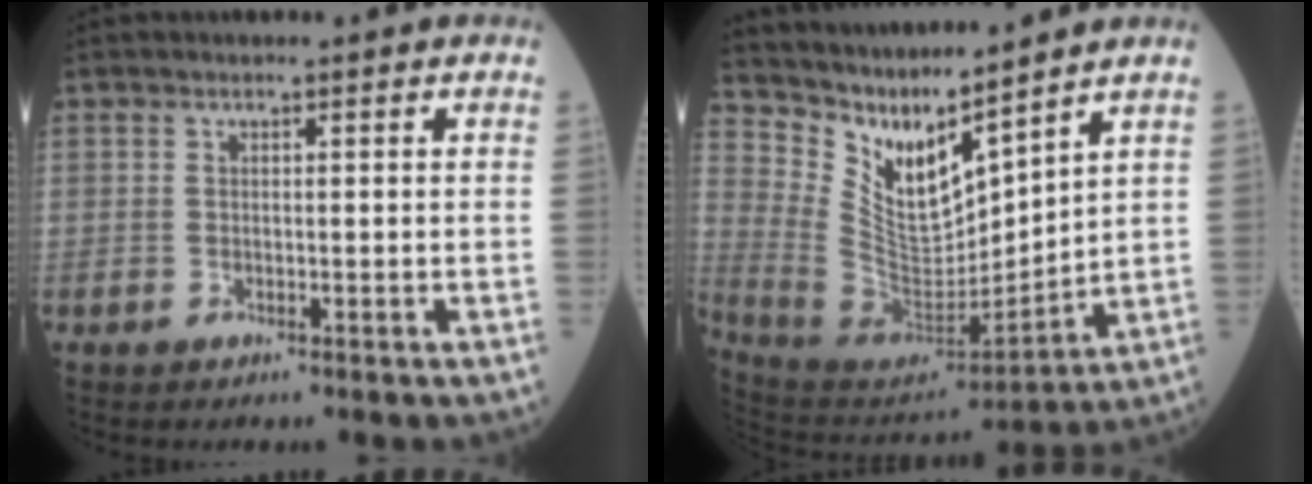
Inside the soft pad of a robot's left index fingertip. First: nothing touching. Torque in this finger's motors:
{"motor_torque": [1.06, -1.08, 0.22, 0.05]}